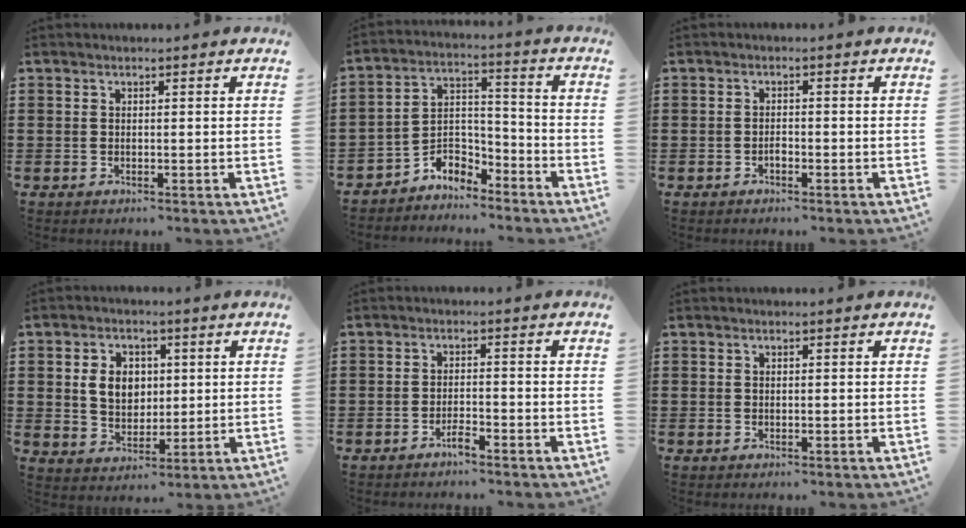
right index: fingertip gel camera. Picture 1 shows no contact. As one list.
[{"total": 5.2, "force": [-4.6, 2.4, 1.1], "torque": [-0.032, 0.003, -0.096]}, {"total": 0.7, "force": [-0.4, 0.4, 0.4], "torque": [-0.010, -0.002, -0.006]}, {"total": 6.1, "force": [1.1, 4.8, 3.6], "torque": [-0.086, 0.010, 0.013]}, {"total": 2.2, "force": [-1.8, 0.2, 1.2], "torque": [-0.023, 0.001, -0.033]}, {"total": 0.0}]